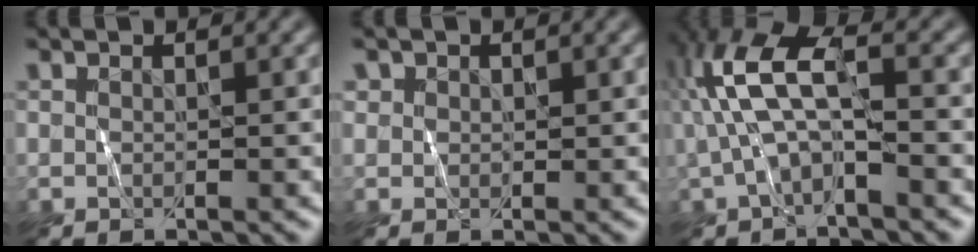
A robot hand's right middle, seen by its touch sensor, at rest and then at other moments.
{"total": 1.2, "force": [0.5, 1.1, 0.0], "torque": [0.006, 0.006, 0.009]}
{"total": 6.0, "force": [-0.2, 2.3, 5.5], "torque": [-0.122, 0.027, -0.010]}